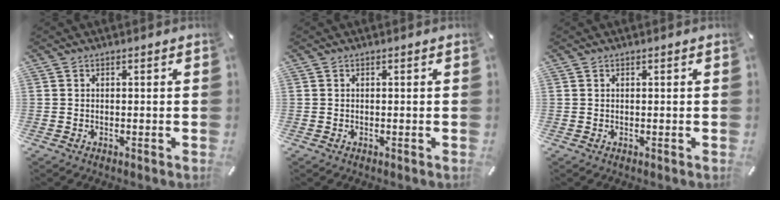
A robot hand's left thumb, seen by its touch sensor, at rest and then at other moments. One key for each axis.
{"total": 0.0}
{"total": 0.0}